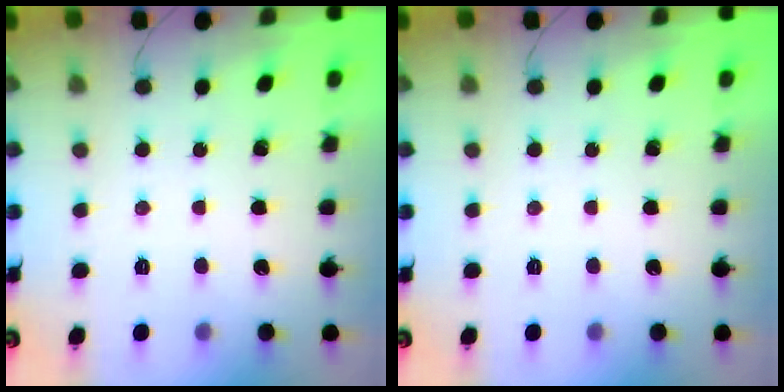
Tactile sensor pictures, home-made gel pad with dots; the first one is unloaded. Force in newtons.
{"total": 0.0}